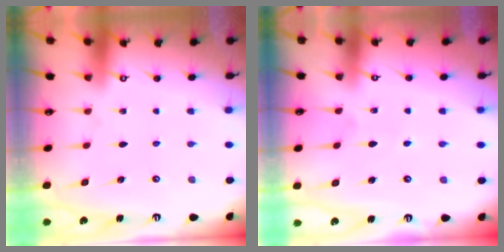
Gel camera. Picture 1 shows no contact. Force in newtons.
{"total": 3.7, "press": 3.7, "slide": 0.4}